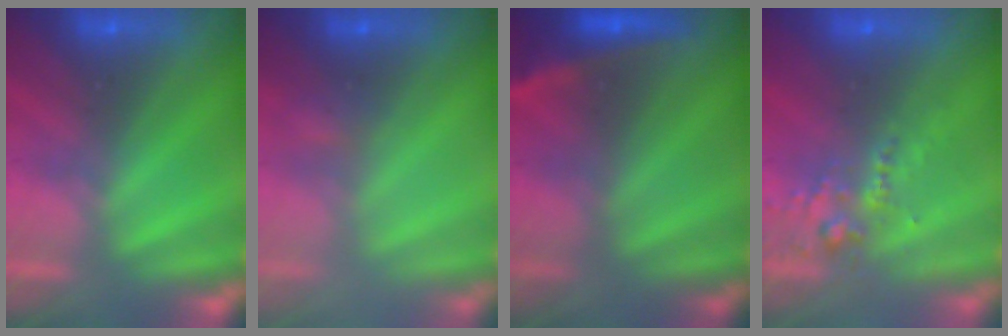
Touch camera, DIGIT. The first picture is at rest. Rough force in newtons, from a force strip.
{"total": 2.1}
{"total": 2.2}
{"total": 2.6}